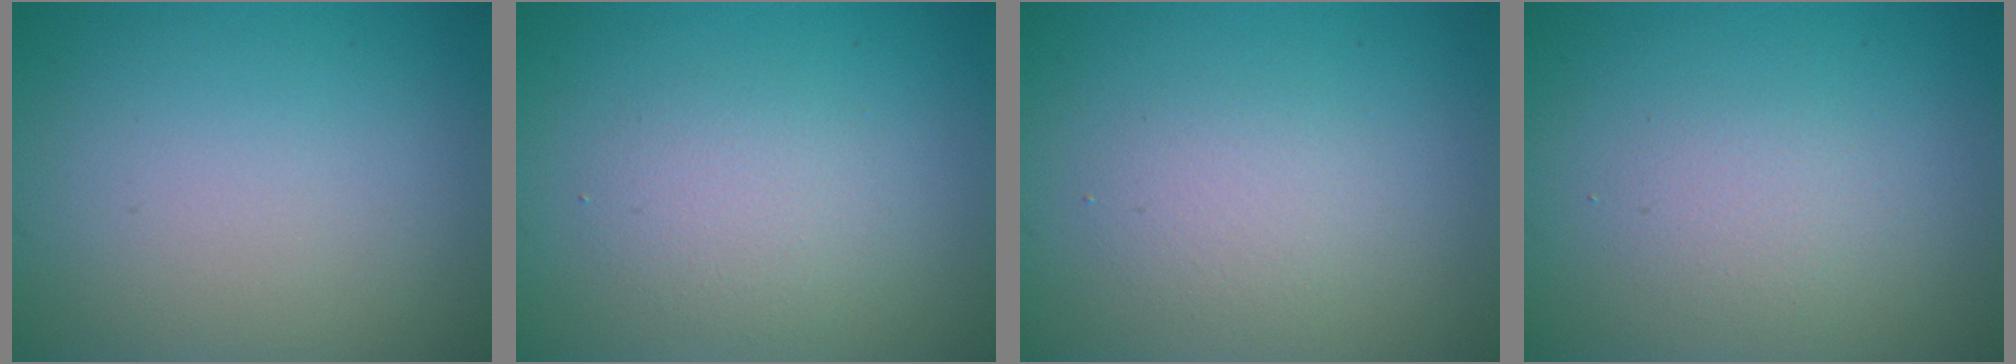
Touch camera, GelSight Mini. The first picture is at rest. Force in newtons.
{"total": 2.4, "press": 2.4, "slide": 0.1}
{"total": 1.9, "press": 1.9, "slide": 0.1}
{"total": 1.6, "press": 1.6, "slide": 0.1}